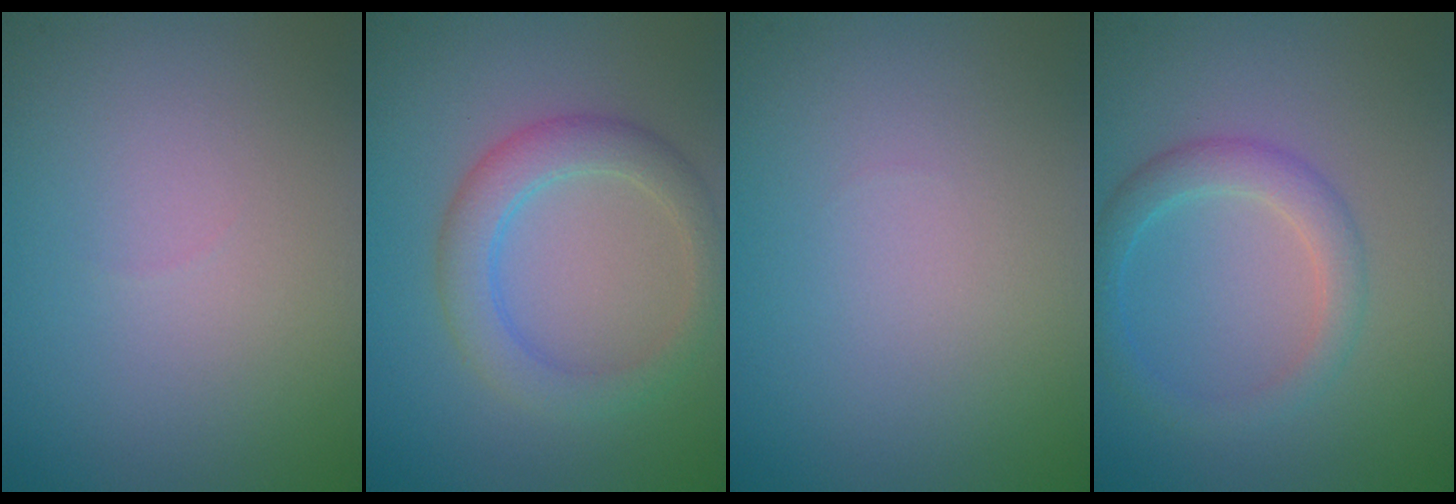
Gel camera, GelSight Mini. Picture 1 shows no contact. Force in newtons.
{"total": 3.8, "press": 3.8, "slide": 0.2}
{"total": 0.0}
{"total": 2.8, "press": 2.8, "slide": 0.1}